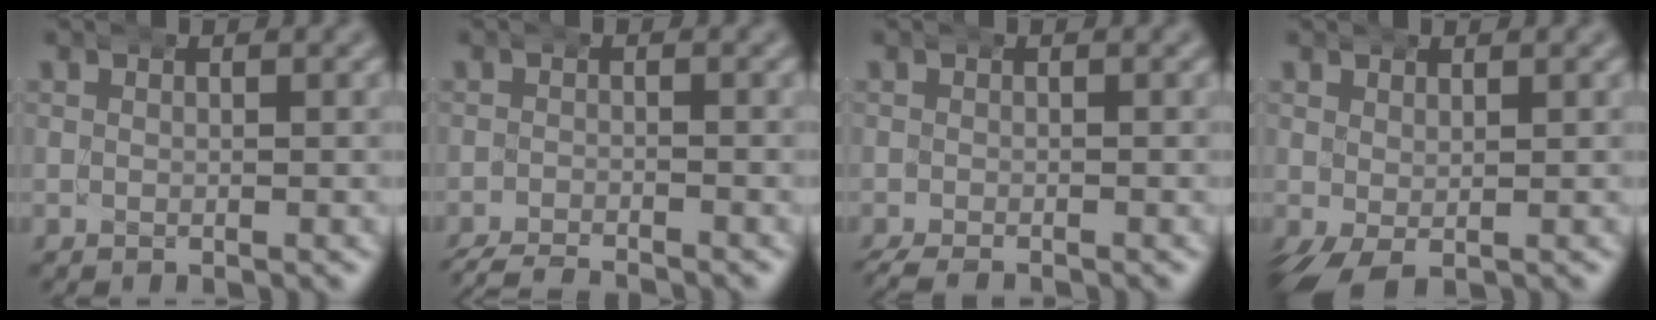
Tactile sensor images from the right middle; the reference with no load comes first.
{"total": 6.1, "force": [-5.8, 1.6, 1.2], "torque": [-0.023, -0.016, -0.088]}
{"total": 1.8, "force": [-1.7, 0.4, 0.2], "torque": [-0.008, -0.007, -0.025]}
{"total": 2.2, "force": [-1.3, 1.1, 1.4], "torque": [-0.031, -0.017, -0.008]}